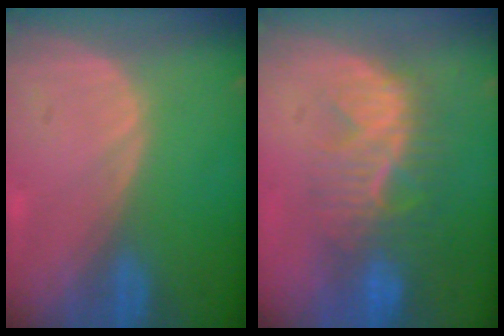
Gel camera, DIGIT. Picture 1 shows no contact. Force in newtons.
{"total": 9.3, "press": 8.4, "slide": 3.9}